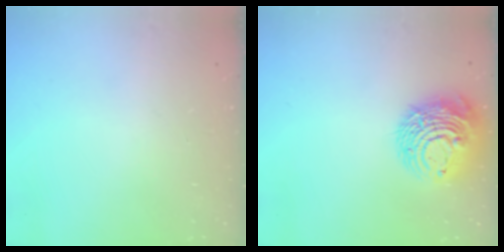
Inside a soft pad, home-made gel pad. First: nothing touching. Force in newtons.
{"total": 13.3, "press": 13.2, "slide": 1.6}